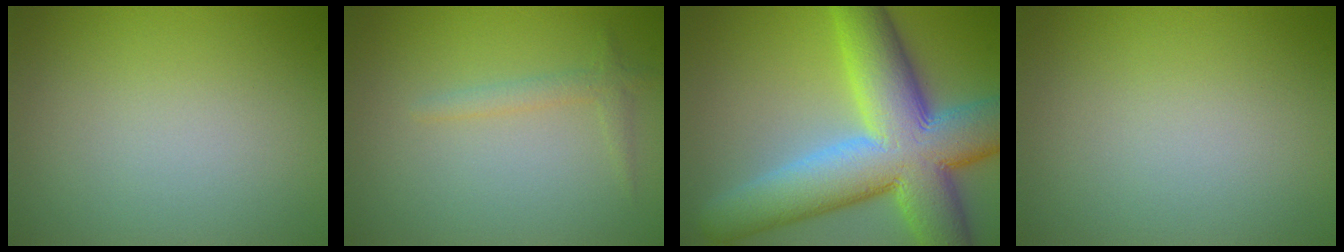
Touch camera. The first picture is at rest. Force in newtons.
{"total": 1.3, "press": 1.3, "slide": 0.1}
{"total": 14.2, "press": 14.1, "slide": 0.8}
{"total": 0.0}